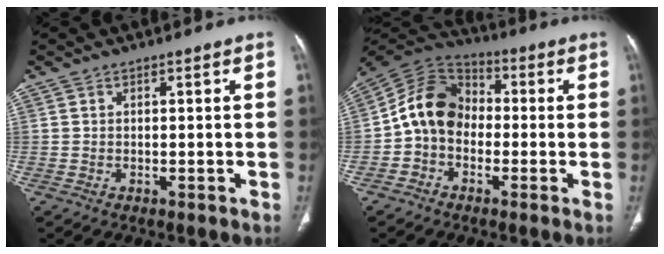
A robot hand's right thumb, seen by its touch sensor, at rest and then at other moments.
{"total": 11.6, "force": [-1.4, 9.1, 7.0], "torque": [-0.115, 0.039, -0.043]}